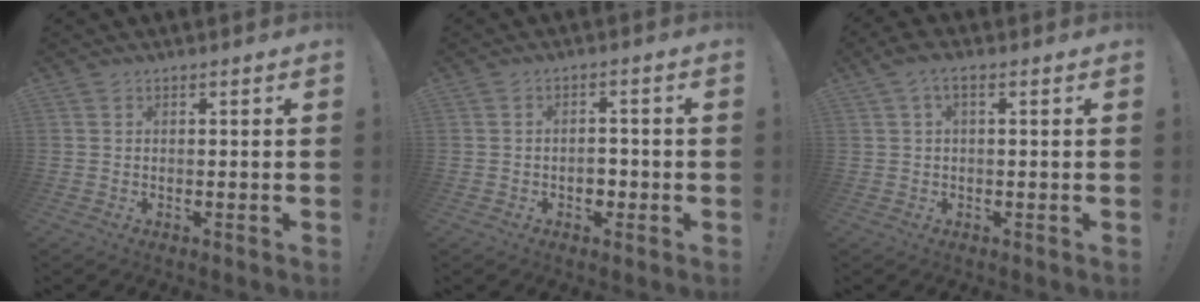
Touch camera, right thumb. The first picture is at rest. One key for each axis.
{"total": 3.6, "fx": -1.1, "fy": 2.9, "fz": 1.9, "tx": -0.024, "ty": -0.001, "tz": -0.021}
{"total": 3.0, "fx": 0.5, "fy": 1.0, "fz": 2.8, "tx": -0.058, "ty": 0.004, "tz": 0.011}